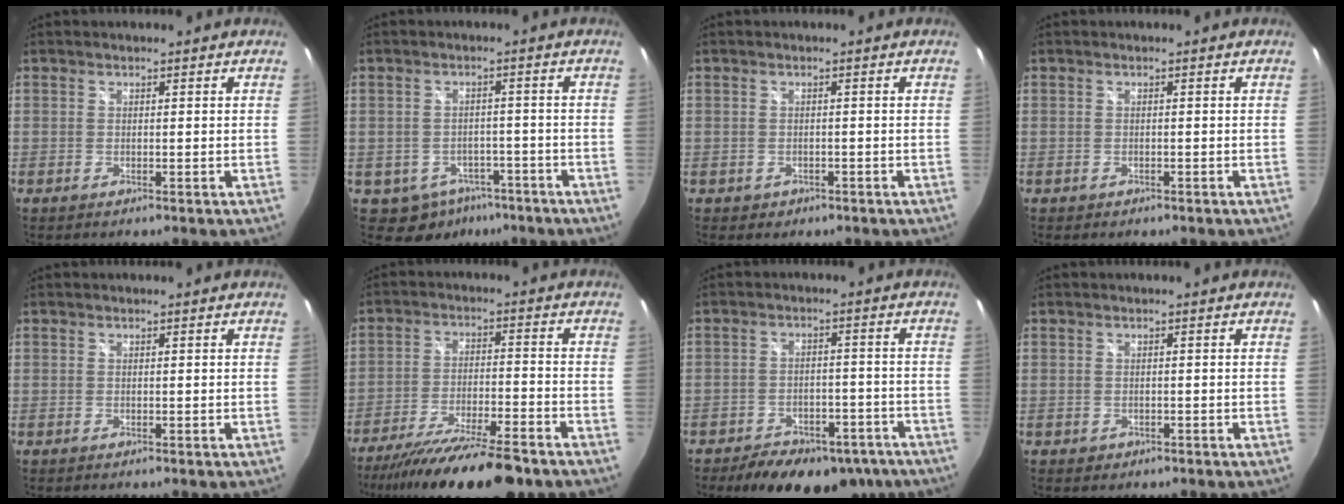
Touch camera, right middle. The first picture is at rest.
{"total": 7.1, "force": [-4.1, 5.3, 2.1], "torque": [-0.047, 0.008, -0.042]}
{"total": 2.0, "force": [-0.8, 1.7, 0.6], "torque": [-0.014, -0.004, -0.008]}
{"total": 1.0, "force": [-0.6, 0.8, 0.2], "torque": [-0.007, -0.003, -0.007]}
{"total": 0.0}
{"total": 18.0, "force": [-14.9, 2.3, 9.8], "torque": [-0.189, -0.038, -0.241]}
{"total": 17.1, "force": [-12.8, 8.4, 7.7], "torque": [-0.153, 0.002, -0.154]}
{"total": 1.4, "force": [-0.6, 1.2, 0.4], "torque": [-0.009, -0.004, -0.007]}